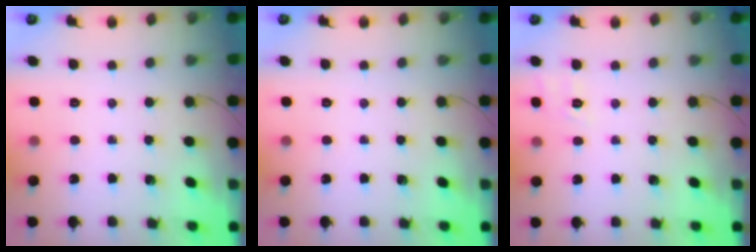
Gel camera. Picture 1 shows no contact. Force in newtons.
{"total": 0.0}
{"total": 2.3, "press": 1.3, "slide": 1.9}